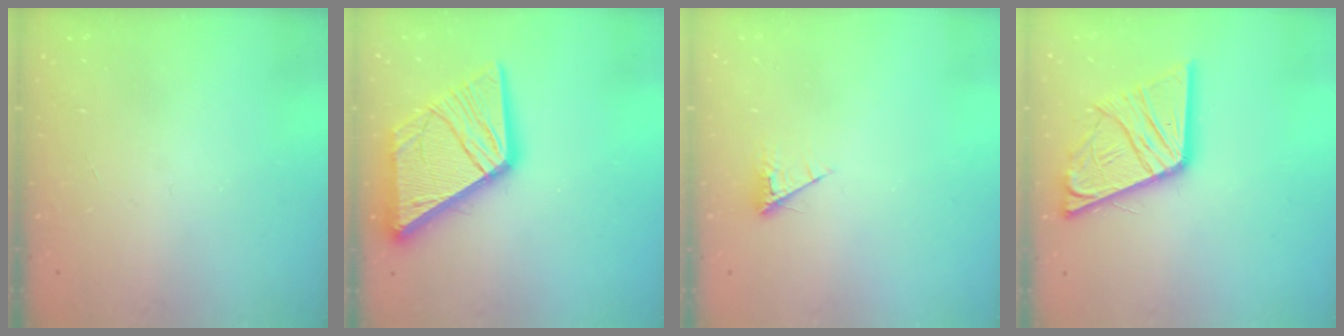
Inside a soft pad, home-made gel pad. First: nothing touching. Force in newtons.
{"total": 19.4, "press": 19.2, "slide": 2.2}
{"total": 4.7, "press": 4.7, "slide": 0.5}
{"total": 19.6, "press": 19.5, "slide": 2.2}